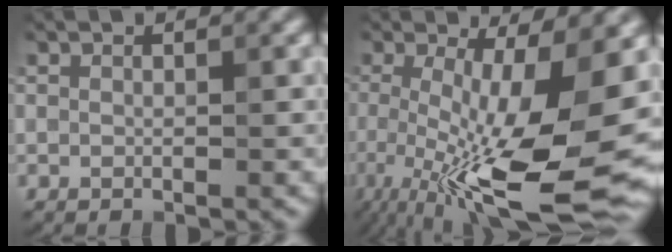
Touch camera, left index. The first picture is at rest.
{"total": 15.5, "force": [-3.3, 4.4, 14.5], "torque": [-0.232, -0.017, -0.053]}